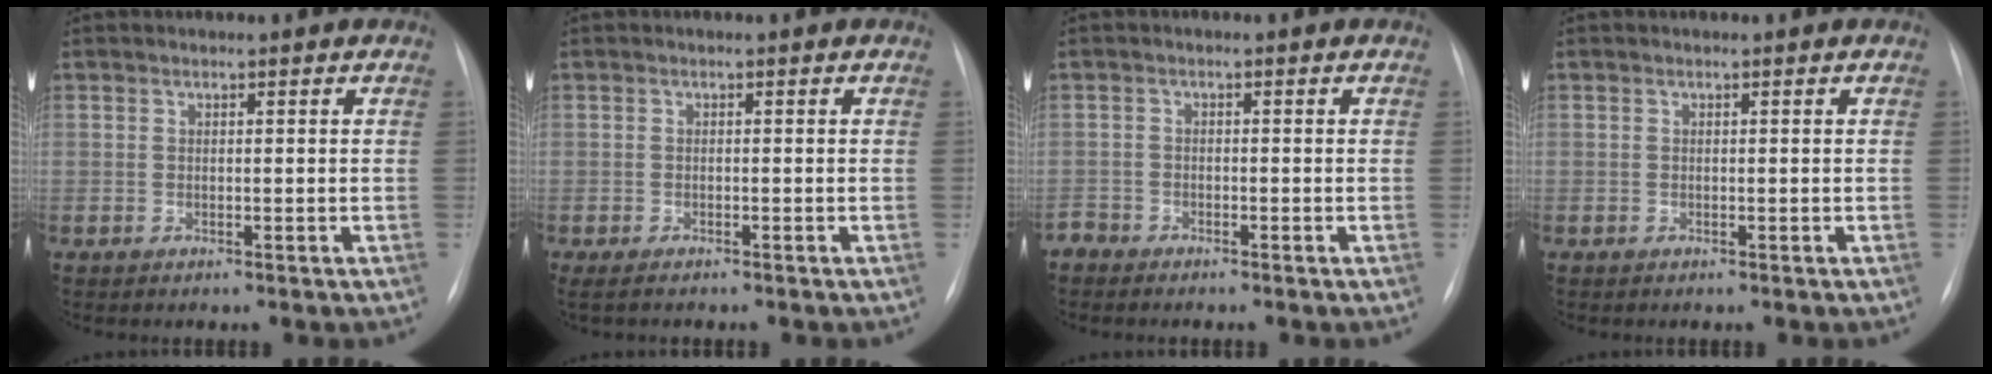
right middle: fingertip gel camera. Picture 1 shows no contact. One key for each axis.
{"total": 3.0, "fx": -2.5, "fy": 0.7, "fz": 1.5, "tx": -0.023, "ty": -0.008, "tz": -0.033}
{"total": 1.7, "fx": -1.6, "fy": 0.5, "fz": -0.2, "tx": 0.003, "ty": -0.002, "tz": -0.032}
{"total": 0.0}